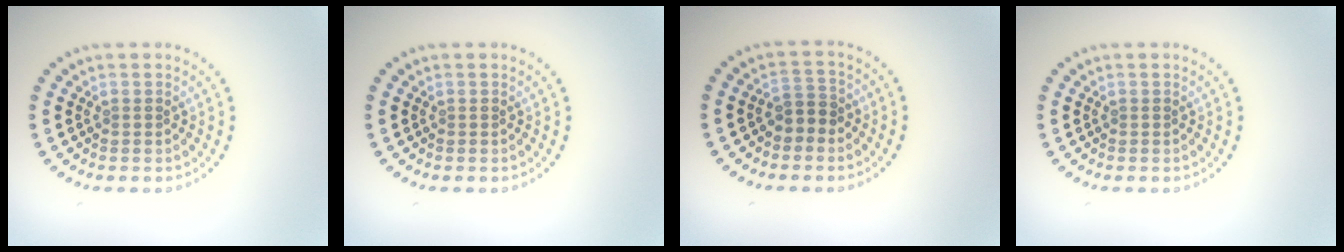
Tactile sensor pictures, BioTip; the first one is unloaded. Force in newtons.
{"total": 0.0}
{"total": 2.0, "press": 1.8, "slide": 0.8}
{"total": 0.0}